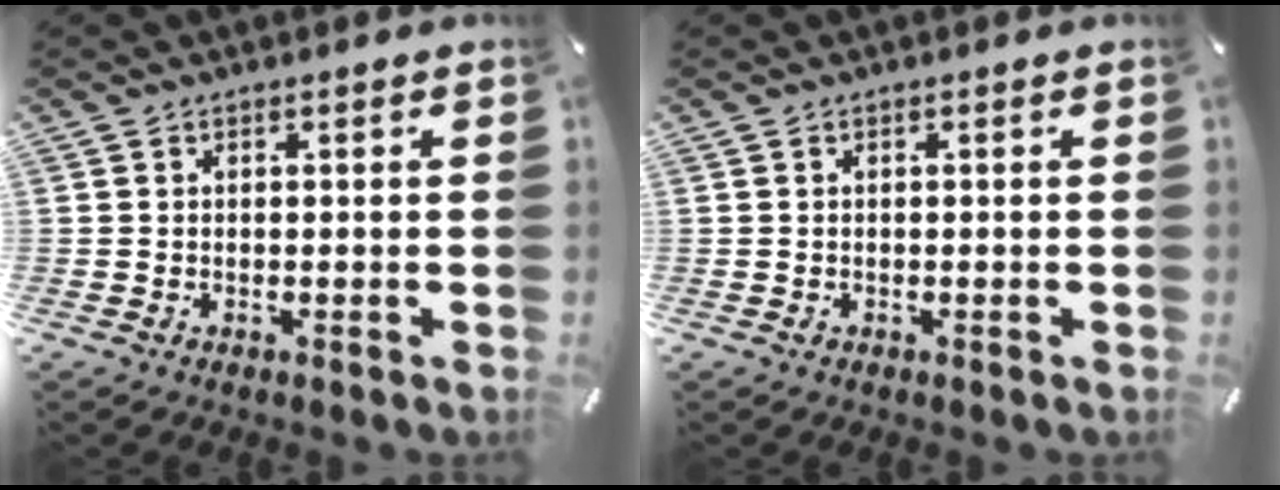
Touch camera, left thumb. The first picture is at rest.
{"total": 0.0}